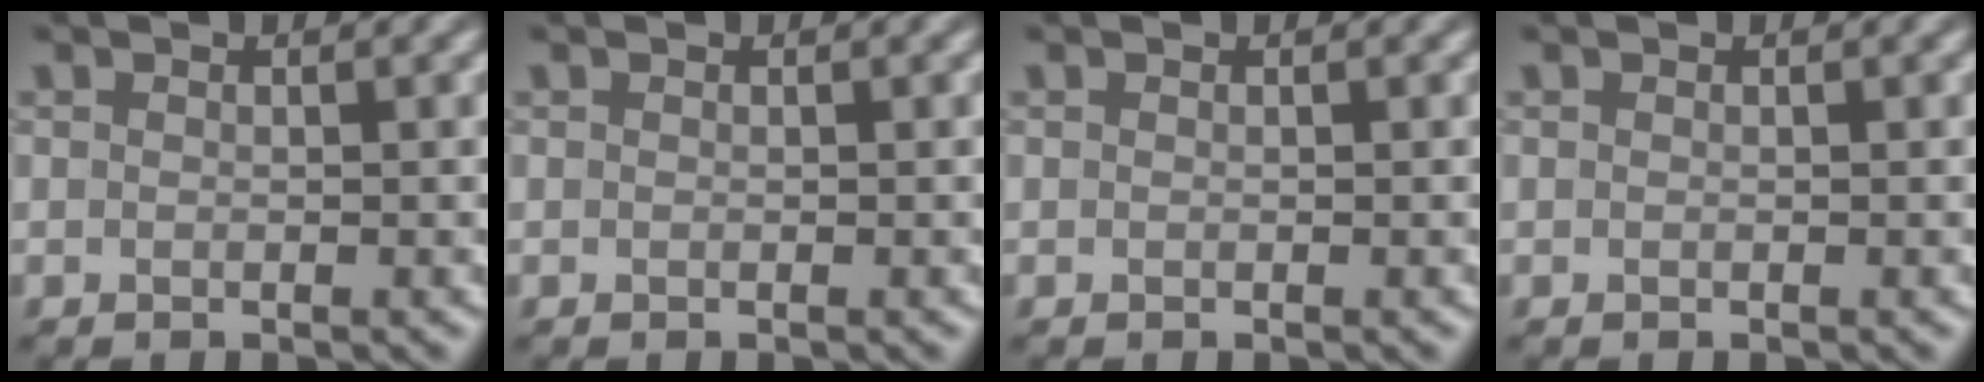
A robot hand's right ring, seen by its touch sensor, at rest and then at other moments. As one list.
[{"total": 0.0}, {"total": 0.0}, {"total": 0.0}]